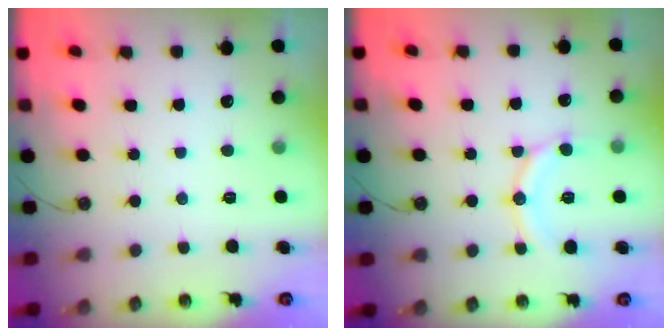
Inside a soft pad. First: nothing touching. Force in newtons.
{"total": 12.0, "press": 11.9, "slide": 1.2}